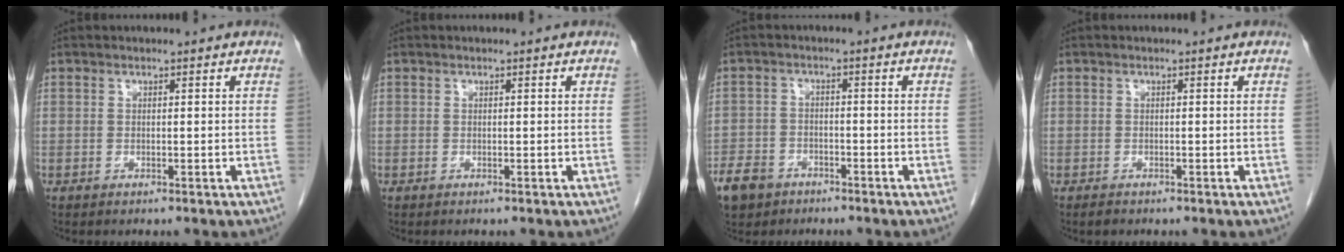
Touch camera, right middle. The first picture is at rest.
{"total": 0.0}
{"total": 6.9, "force": [-4.7, 4.6, 2.1], "torque": [-0.050, 0.005, -0.080]}
{"total": 0.8, "force": [-0.6, 0.4, 0.3], "torque": [-0.009, -0.001, -0.007]}